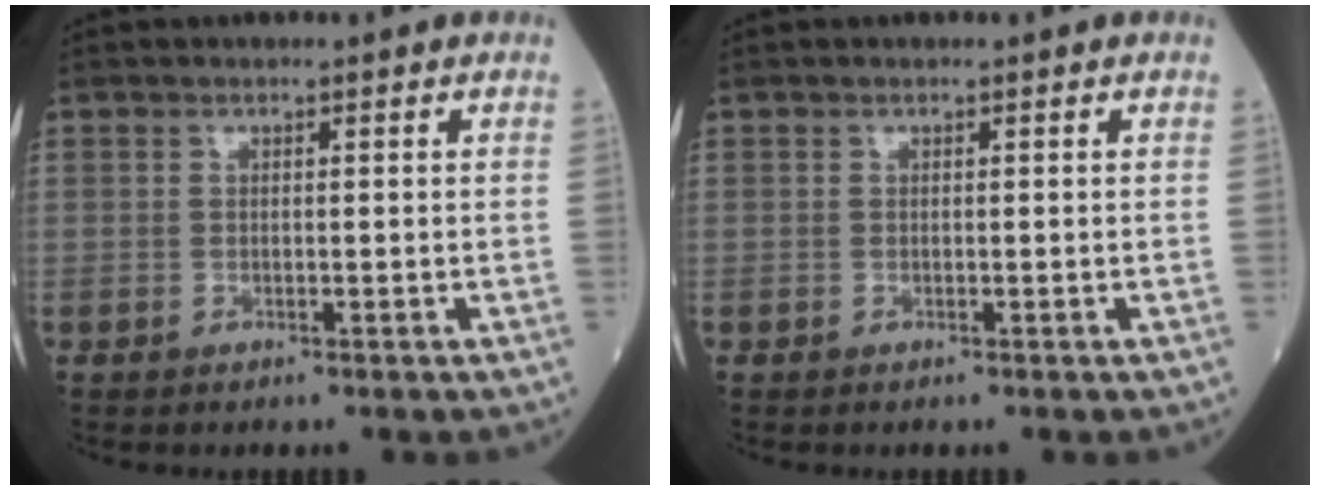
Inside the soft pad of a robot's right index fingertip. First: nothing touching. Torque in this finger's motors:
{"motor_torque": [0.01, 0.00, 0.00, -0.01]}